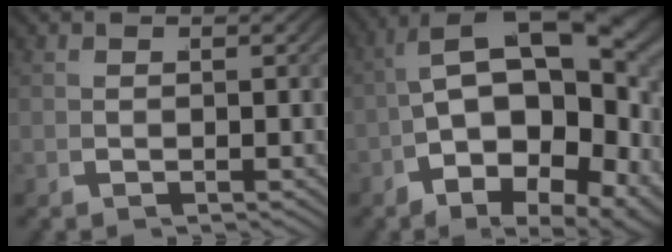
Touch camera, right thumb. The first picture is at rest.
{"total": 14.9, "force": [-1.1, 9.9, 11.0], "torque": [-0.189, -0.037, -0.025]}